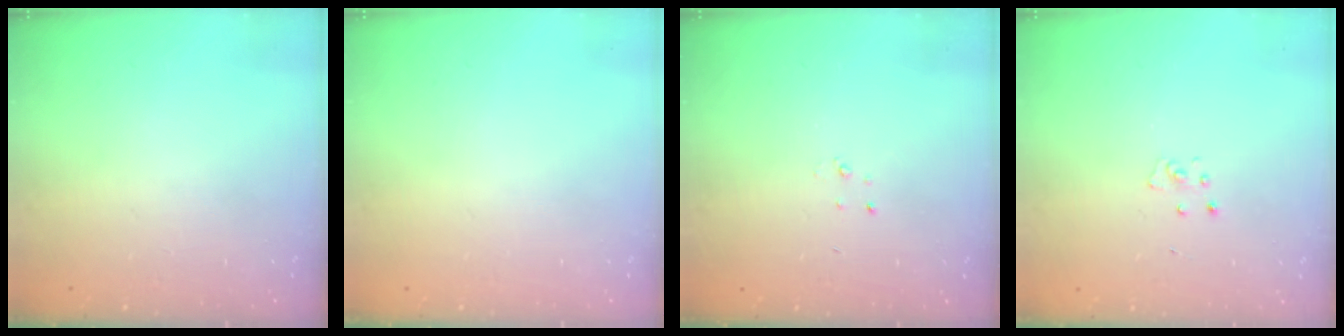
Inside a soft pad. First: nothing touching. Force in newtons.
{"total": 0.0}
{"total": 2.3, "press": 2.3, "slide": 0.3}
{"total": 2.7, "press": 2.7, "slide": 0.3}